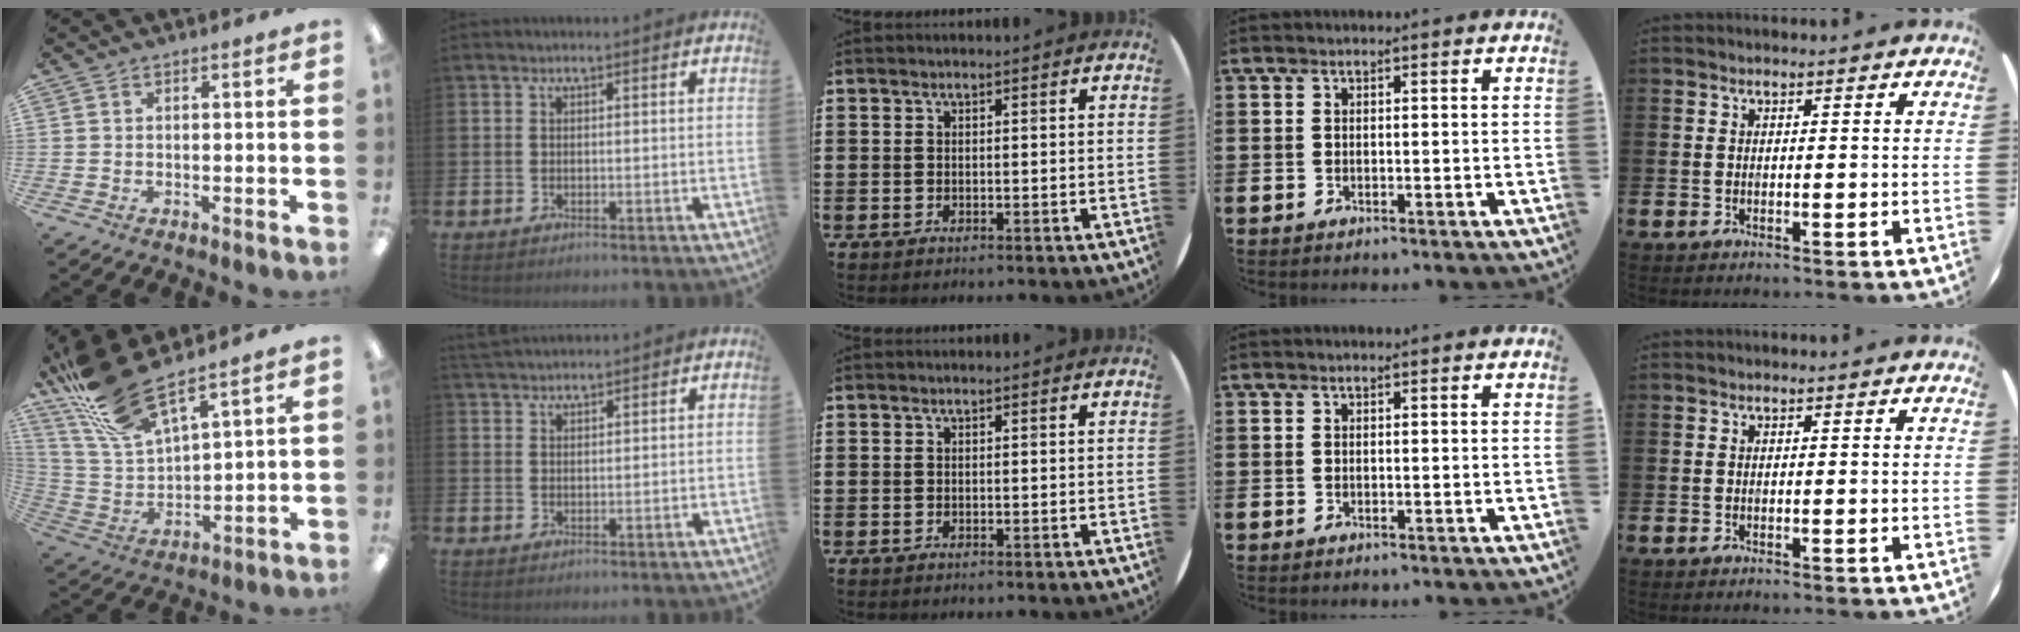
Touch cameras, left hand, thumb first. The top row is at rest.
{"thumb": {"total": 16.7, "force": [13.4, 4.1, 9.2], "torque": [-0.214, -0.070, 0.239]}, "index": {"total": 2.5, "force": [2.5, 0.4, 0.2], "torque": [-0.011, -0.007, 0.047]}}